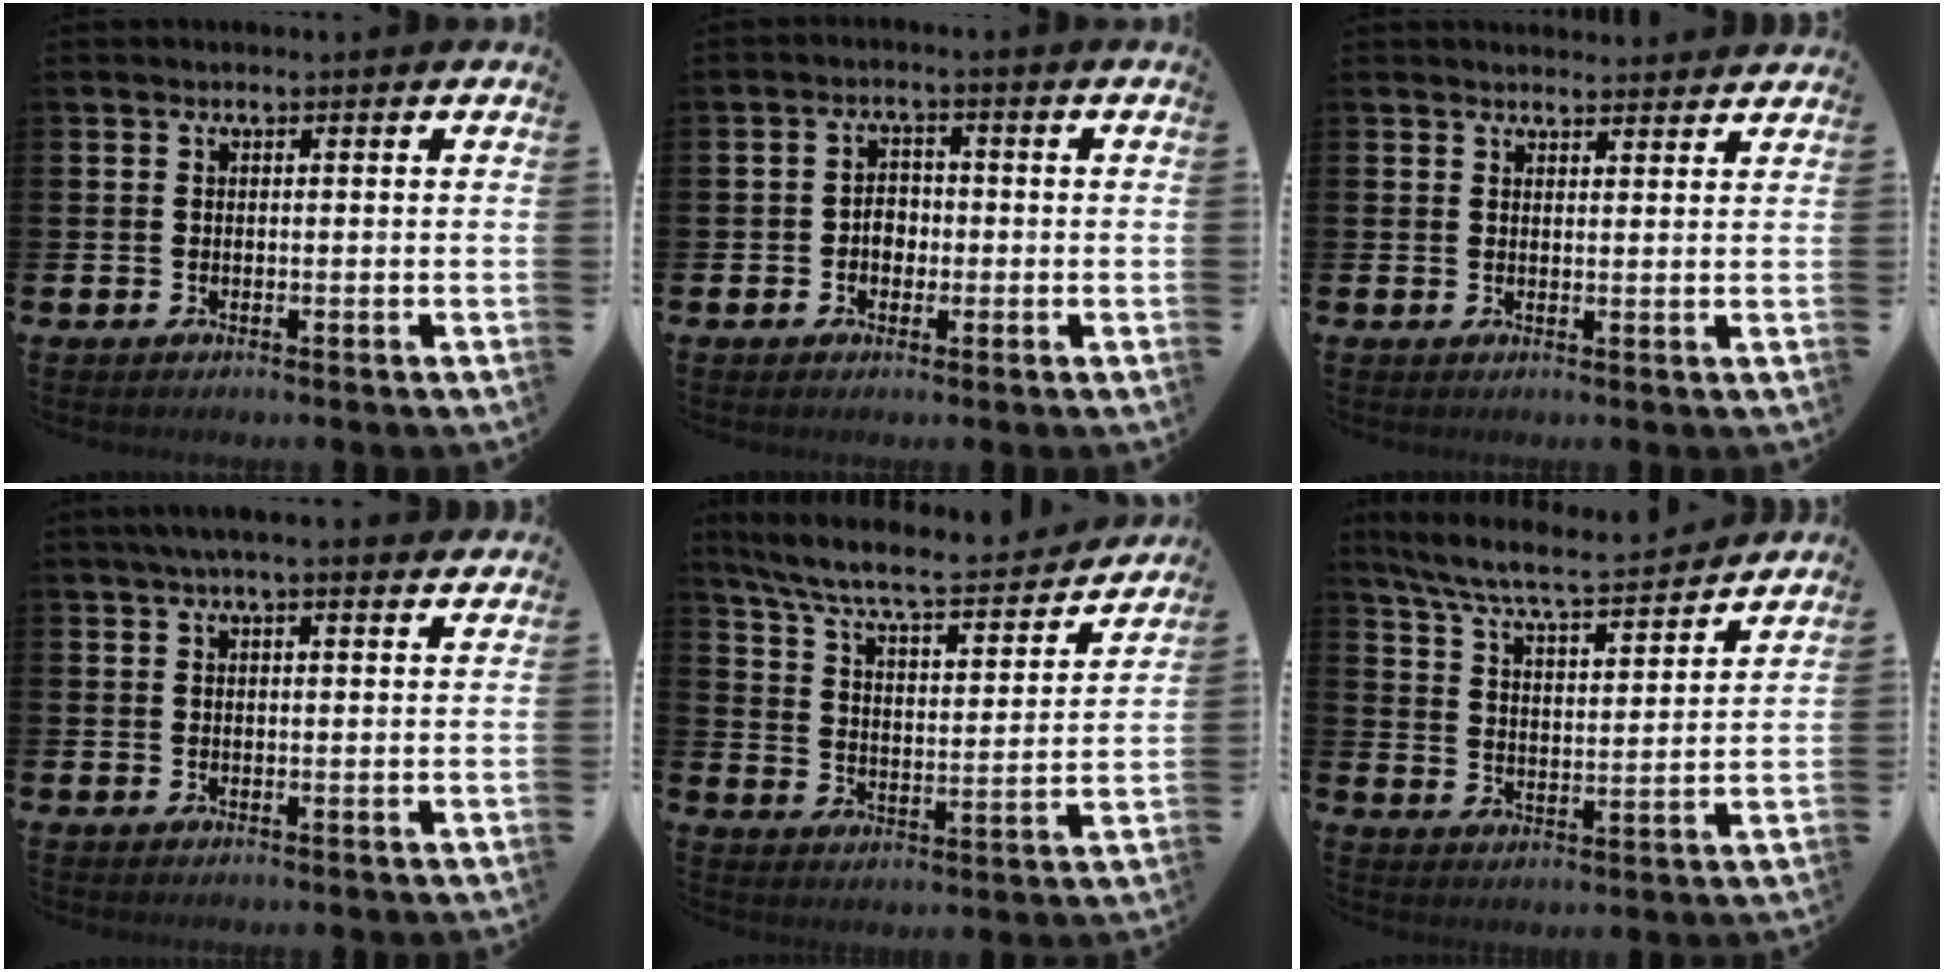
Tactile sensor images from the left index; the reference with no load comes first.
{"total": 2.7, "force": [-0.7, 2.1, 1.5], "torque": [-0.017, 0.002, -0.020]}
{"total": 2.4, "force": [2.4, 0.3, -0.2], "torque": [0.011, -0.016, 0.042]}
{"total": 3.0, "force": [2.6, 0.2, 1.5], "torque": [-0.029, -0.004, 0.045]}
{"total": 8.1, "force": [7.3, 1.4, 3.2], "torque": [-0.096, -0.051, 0.121]}
{"total": 7.3, "force": [6.9, 0.4, 2.5], "torque": [-0.078, -0.053, 0.115]}